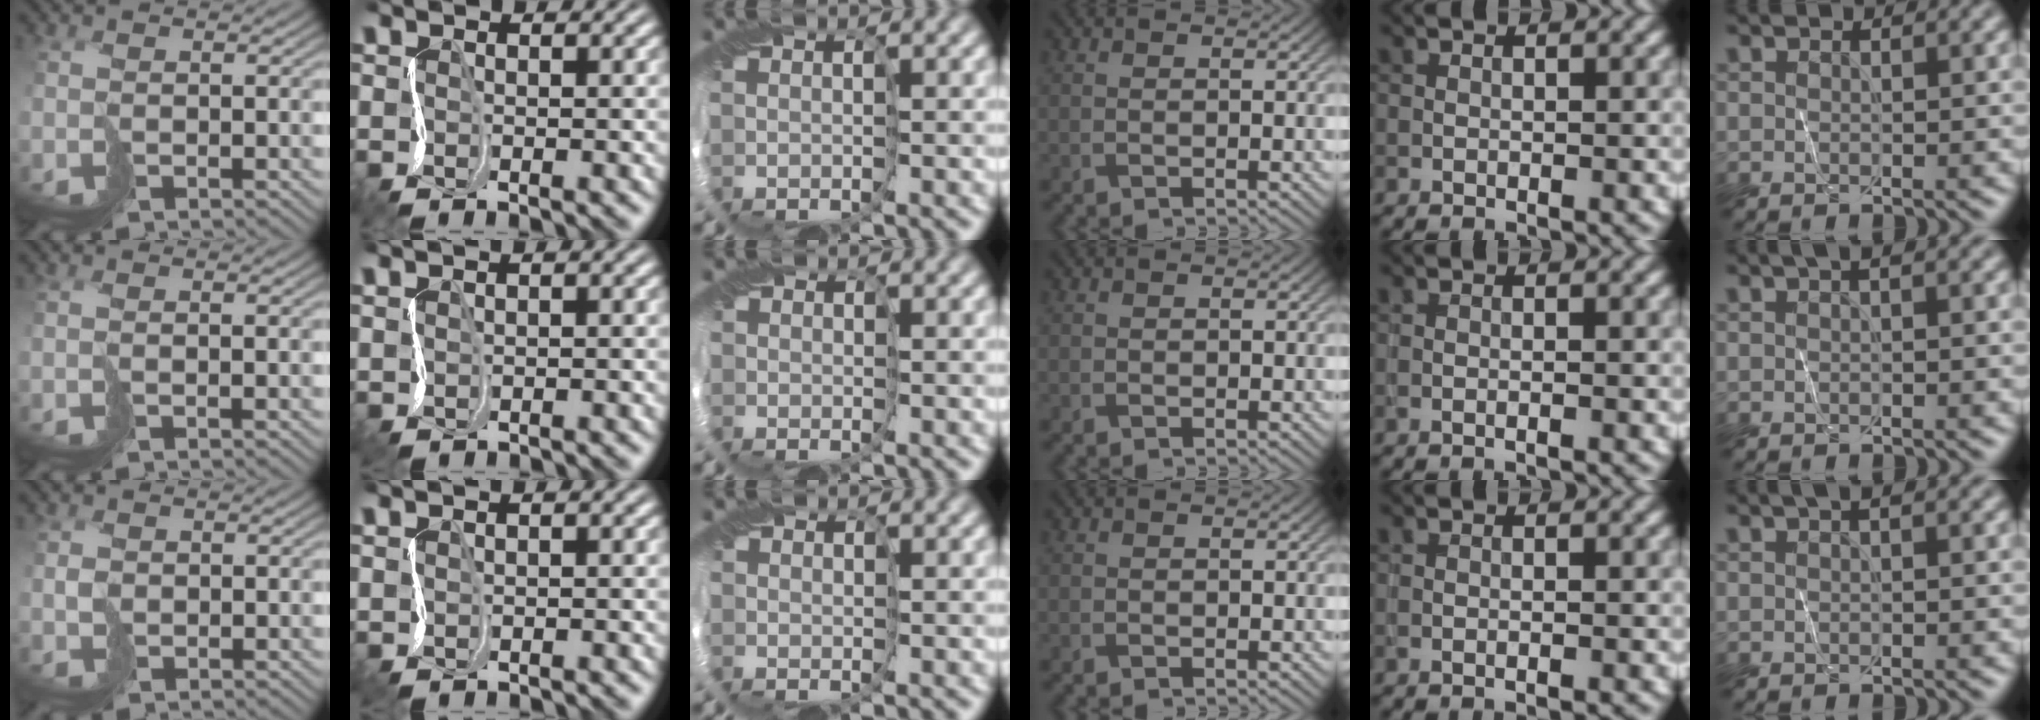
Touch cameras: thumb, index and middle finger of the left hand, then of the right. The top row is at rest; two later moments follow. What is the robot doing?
{"motion": "cut", "object": "bubble wrap"}